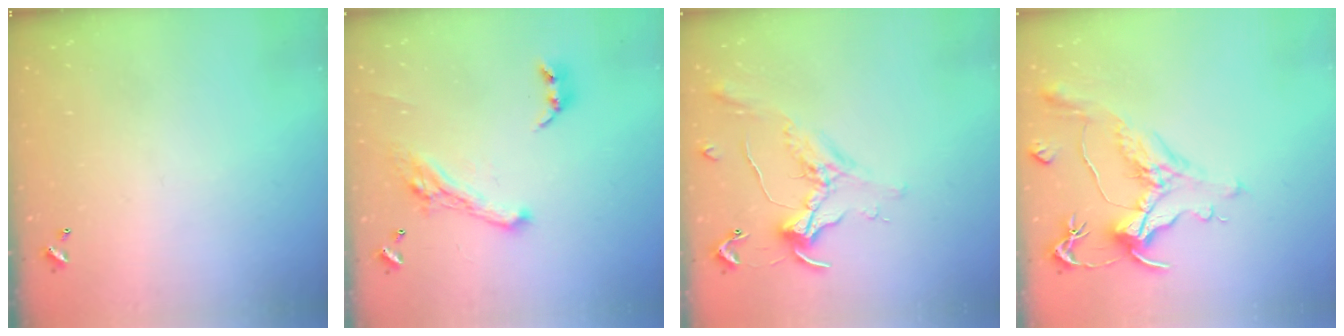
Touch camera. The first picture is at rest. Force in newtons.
{"total": 7.4, "press": 7.2, "slide": 1.3}
{"total": 1.1, "press": 1.0, "slide": 0.4}
{"total": 1.1, "press": 0.2, "slide": 1.1}